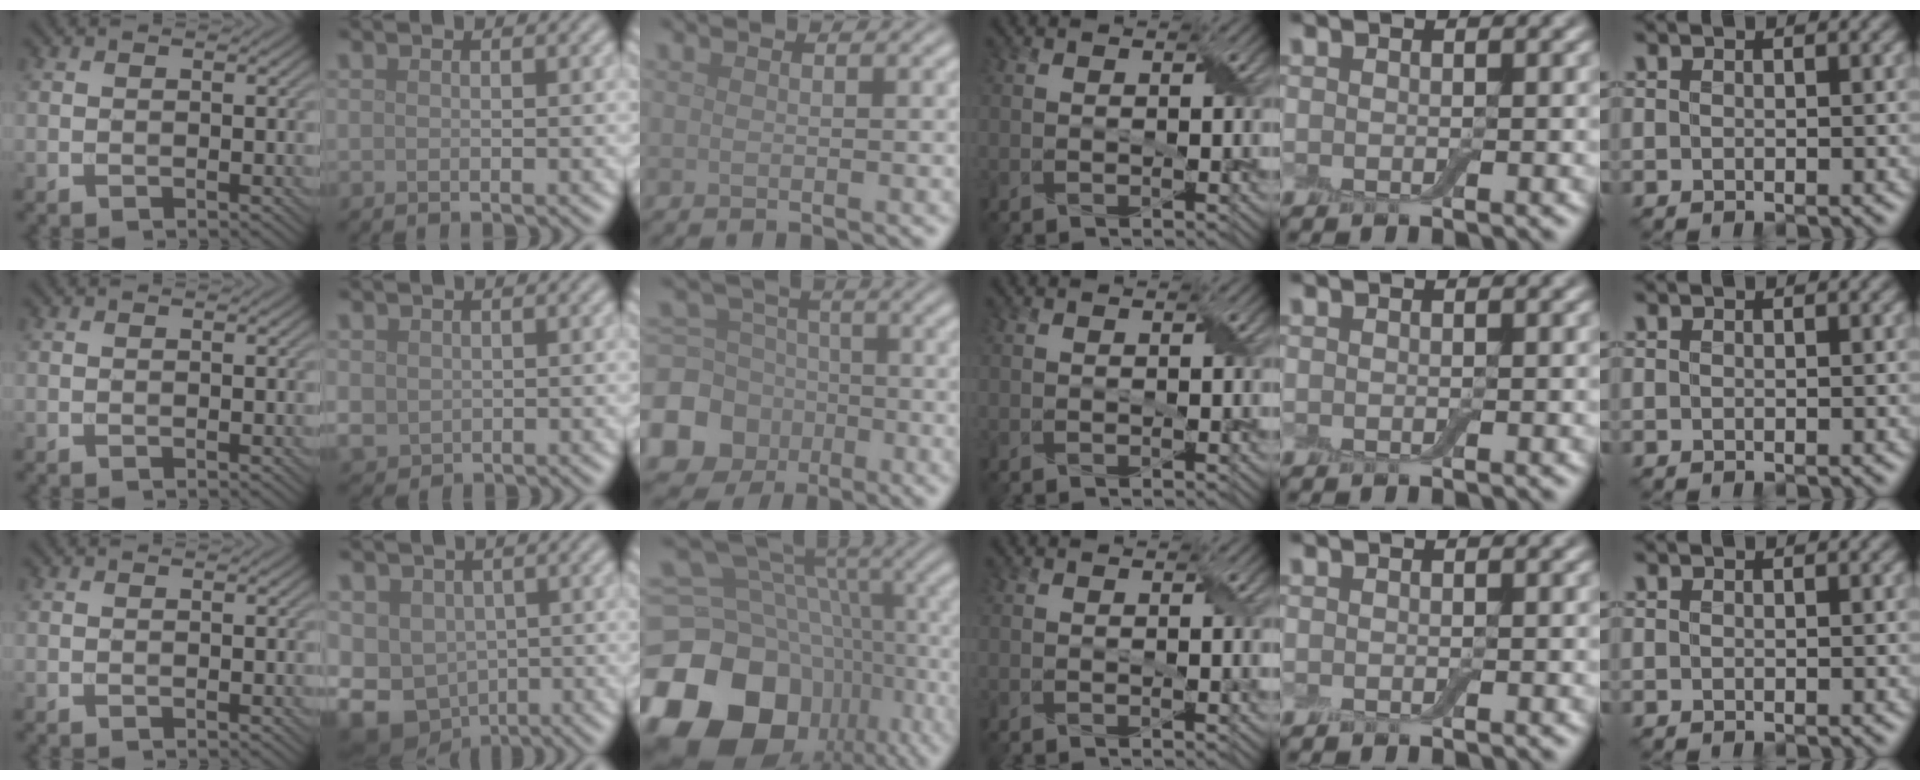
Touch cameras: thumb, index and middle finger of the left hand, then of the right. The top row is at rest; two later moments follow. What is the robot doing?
{"motion": "fold", "object": "aluminum foil"}